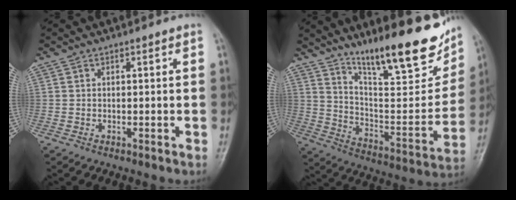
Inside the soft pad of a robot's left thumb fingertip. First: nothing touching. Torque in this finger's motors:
{"motor_torque": [0.52, 0.35, 1.39, -1.37, 0.14]}